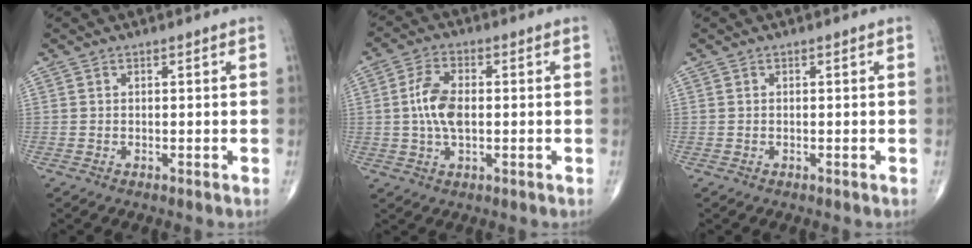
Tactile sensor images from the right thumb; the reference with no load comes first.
{"total": 7.5, "force": [0.1, 3.9, 6.4], "torque": [-0.131, 0.007, -0.001]}
{"total": 0.0}